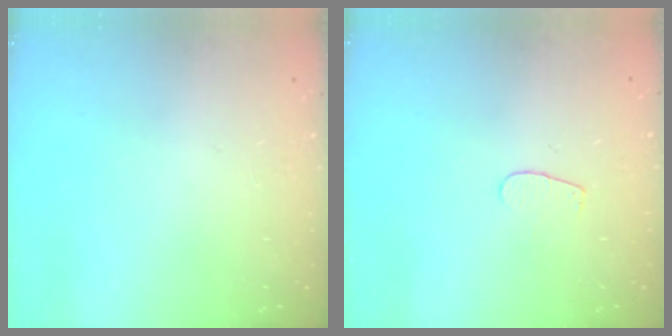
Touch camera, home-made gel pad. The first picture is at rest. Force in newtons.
{"total": 2.6, "press": 2.5, "slide": 0.3}